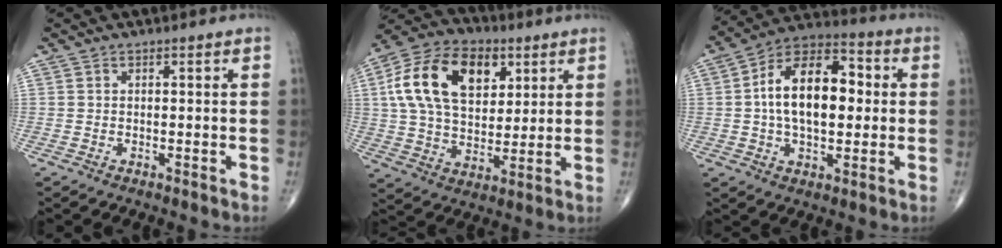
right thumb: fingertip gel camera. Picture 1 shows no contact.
{"total": 19.7, "force": [6.4, 12.4, 13.9], "torque": [-0.235, -0.003, 0.108]}
{"total": 17.0, "force": [1.2, 9.5, 14.0], "torque": [-0.218, 0.028, 0.011]}